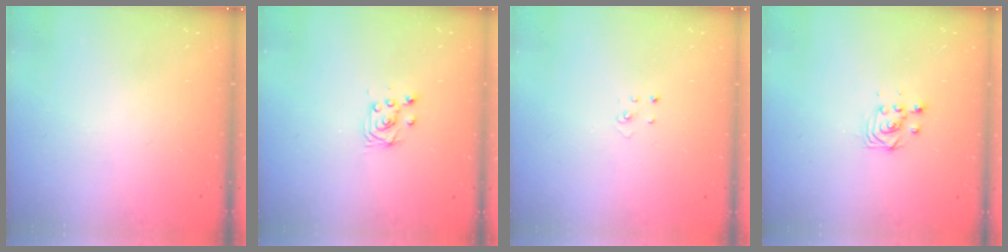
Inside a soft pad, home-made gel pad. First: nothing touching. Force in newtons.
{"total": 5.2, "press": 5.2, "slide": 0.5}
{"total": 1.9, "press": 1.9, "slide": 0.2}
{"total": 3.4, "press": 3.4, "slide": 0.1}